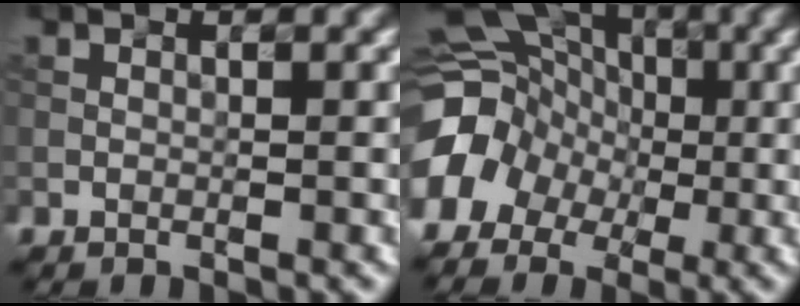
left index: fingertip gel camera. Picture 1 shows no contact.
{"total": 13.8, "force": [-3.3, 12.4, 5.2], "torque": [-0.117, 0.002, -0.077]}